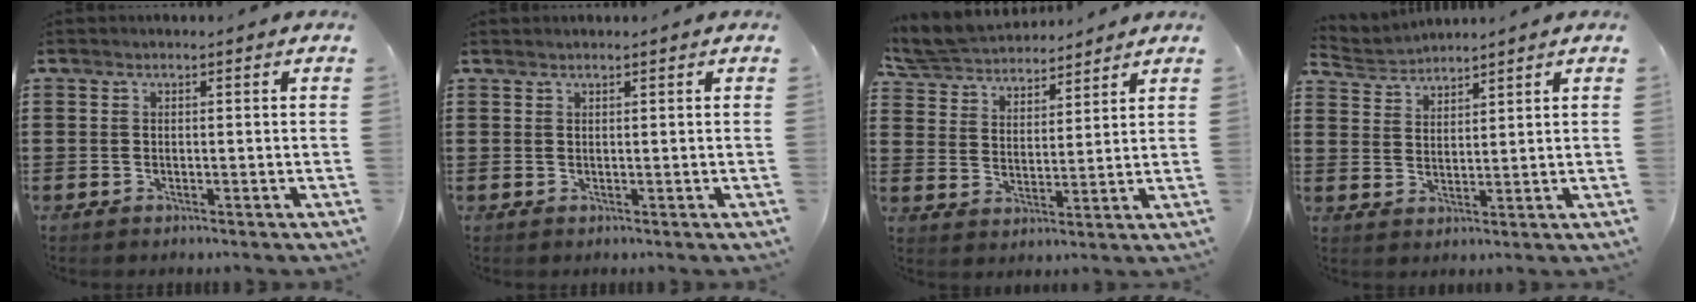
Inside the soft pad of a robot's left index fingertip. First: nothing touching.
{"total": 0.5, "force": [0.5, 0.0, 0.1], "torque": [-0.004, -0.001, 0.010]}
{"total": 6.3, "force": [6.1, 1.4, 0.6], "torque": [-0.042, -0.025, 0.110]}
{"total": 2.9, "force": [2.8, 0.5, -0.5], "torque": [-0.003, -0.009, 0.050]}